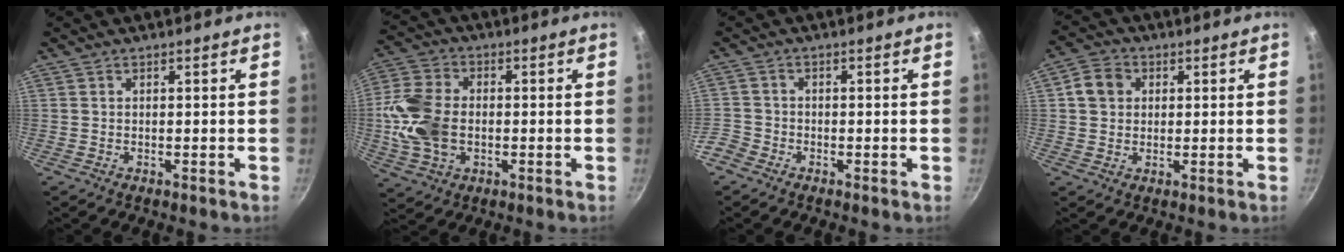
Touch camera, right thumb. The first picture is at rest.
{"total": 13.5, "force": [-1.1, 9.4, 9.6], "torque": [-0.190, 0.015, -0.027]}
{"total": 4.1, "force": [-2.6, 2.9, 1.3], "torque": [-0.035, 0.018, -0.058]}
{"total": 5.7, "force": [1.2, 4.9, 2.6], "torque": [-0.029, 0.008, 0.011]}